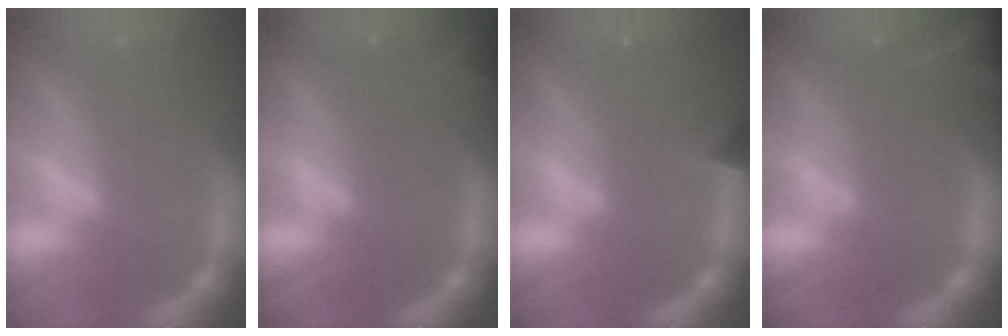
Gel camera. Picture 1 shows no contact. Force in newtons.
{"total": 2.4}
{"total": 1.4}
{"total": 7.5}